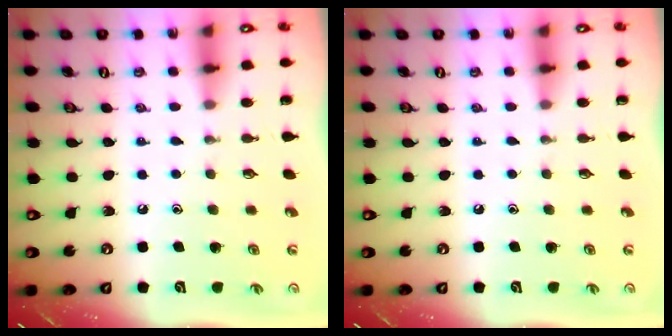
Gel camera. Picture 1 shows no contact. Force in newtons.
{"total": 0.0}